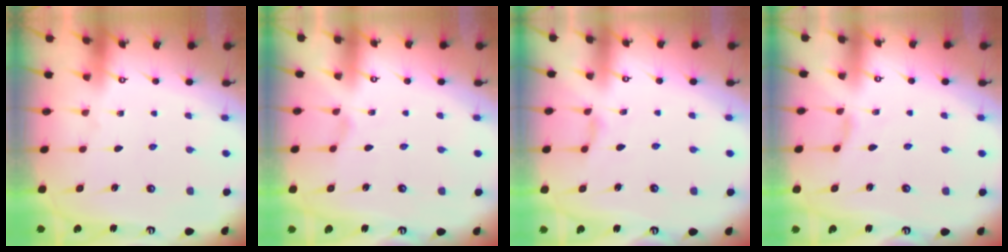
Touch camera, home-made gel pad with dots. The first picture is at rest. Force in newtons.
{"total": 0.0}
{"total": 2.5, "press": 2.4, "slide": 0.5}
{"total": 2.2, "press": 2.2, "slide": 0.5}